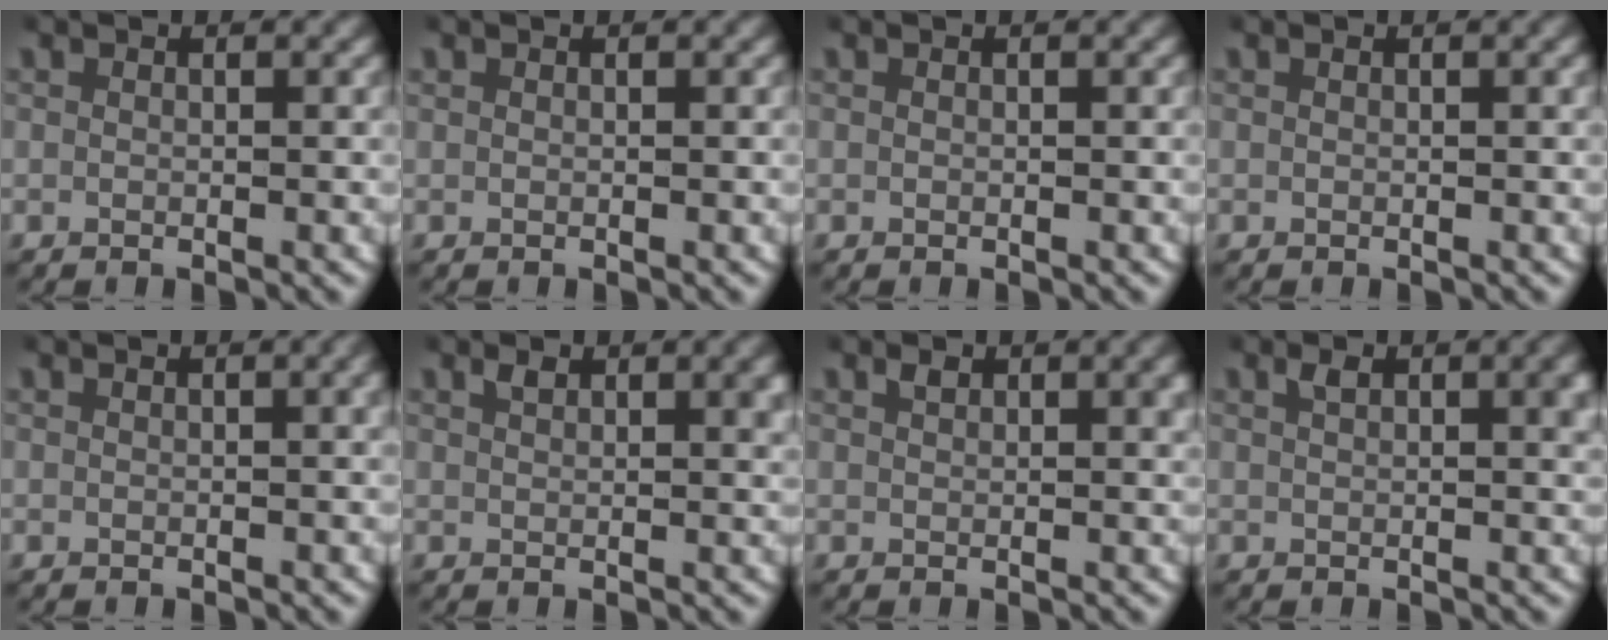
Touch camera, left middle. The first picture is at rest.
{"total": 0.0}
{"total": 0.0}
{"total": 0.0}
{"total": 0.8, "force": [0.3, 0.1, 0.8], "torque": [-0.002, 0.006, 0.002]}
{"total": 1.4, "force": [0.9, 0.3, 1.0], "torque": [-0.011, 0.000, 0.018]}
{"total": 1.1, "force": [0.7, 0.4, 0.8], "torque": [-0.008, 0.001, 0.014]}
{"total": 1.6, "force": [0.7, 0.3, 1.4], "torque": [-0.014, 0.003, 0.013]}